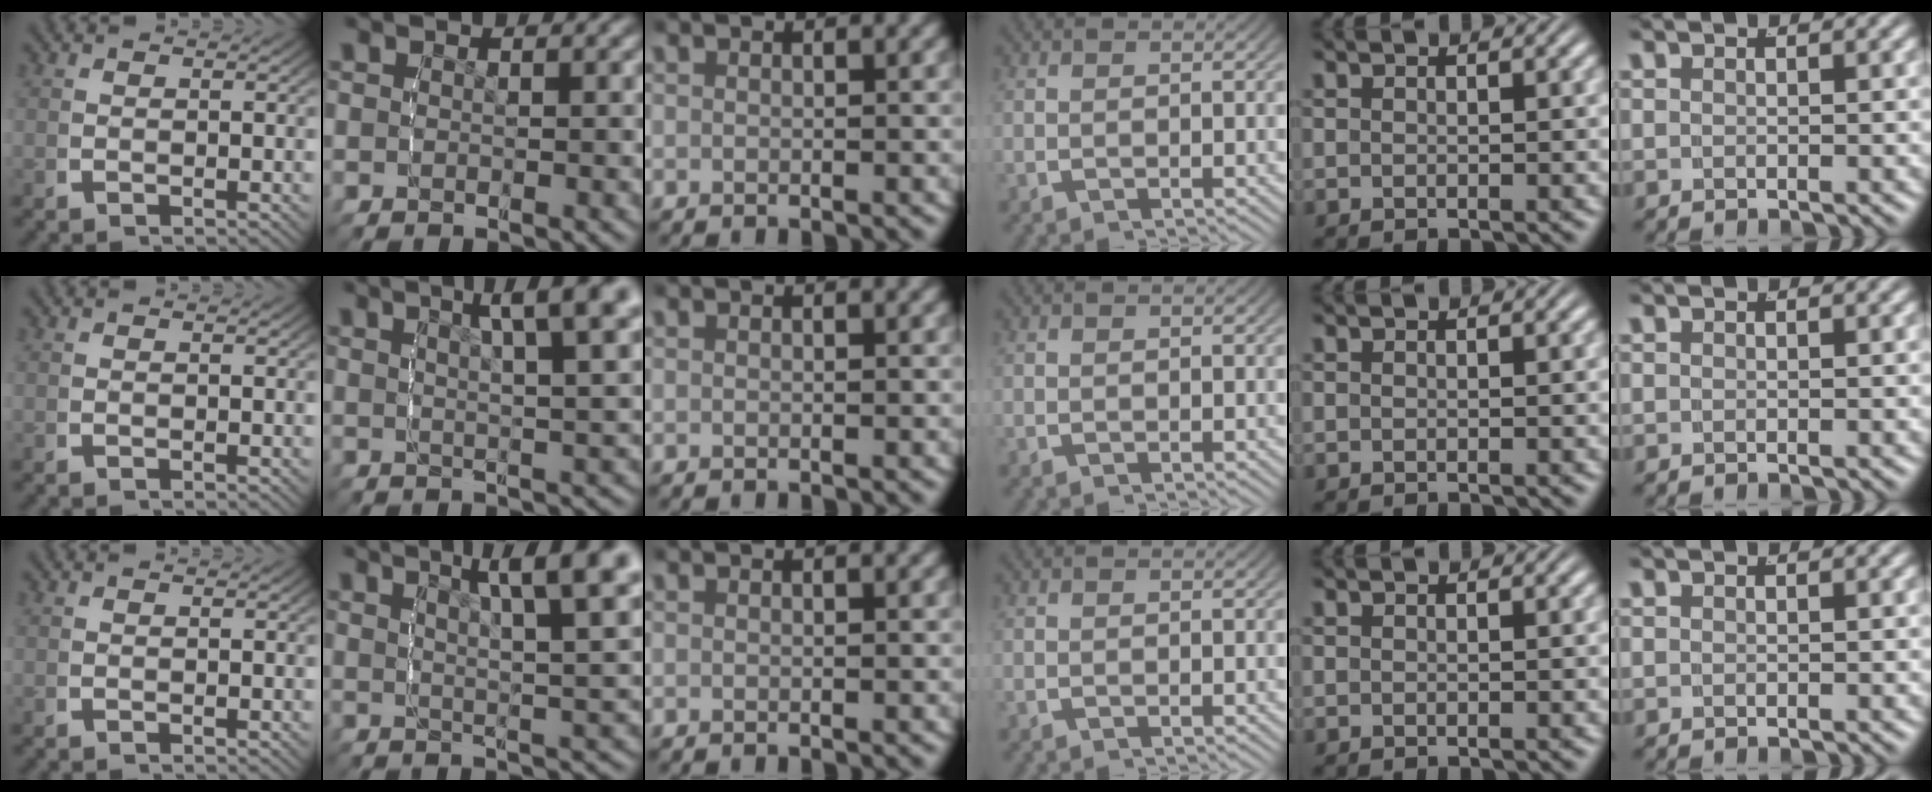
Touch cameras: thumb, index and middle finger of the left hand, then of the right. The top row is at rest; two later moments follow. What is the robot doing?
{"motion": "lift_and_place", "object": "condiment"}